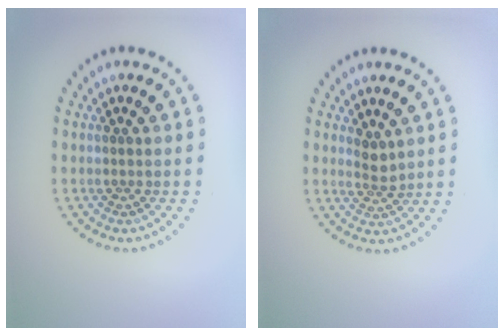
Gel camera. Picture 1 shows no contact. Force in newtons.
{"total": 1.8, "press": 1.4, "slide": 1.0}